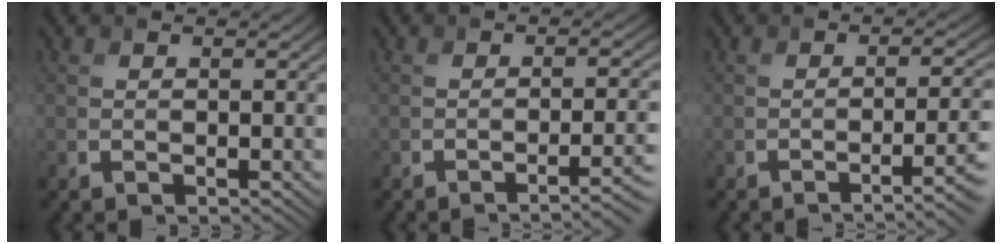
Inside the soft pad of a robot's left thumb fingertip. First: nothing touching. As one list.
[{"total": 4.2, "force": [-2.2, 1.1, 3.4], "torque": [-0.033, 0.003, -0.037]}, {"total": 5.7, "force": [-2.5, 1.7, 4.9], "torque": [-0.050, -0.002, -0.035]}]